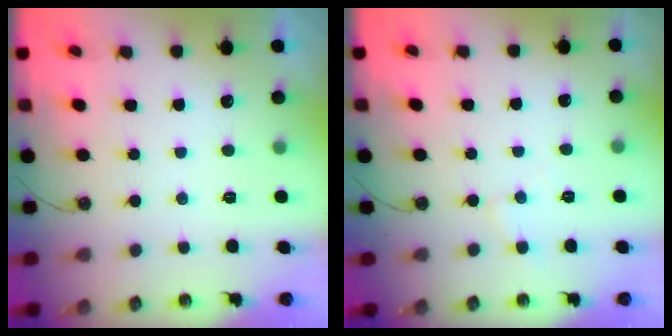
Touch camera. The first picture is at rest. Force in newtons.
{"total": 4.2, "press": 4.1, "slide": 0.7}